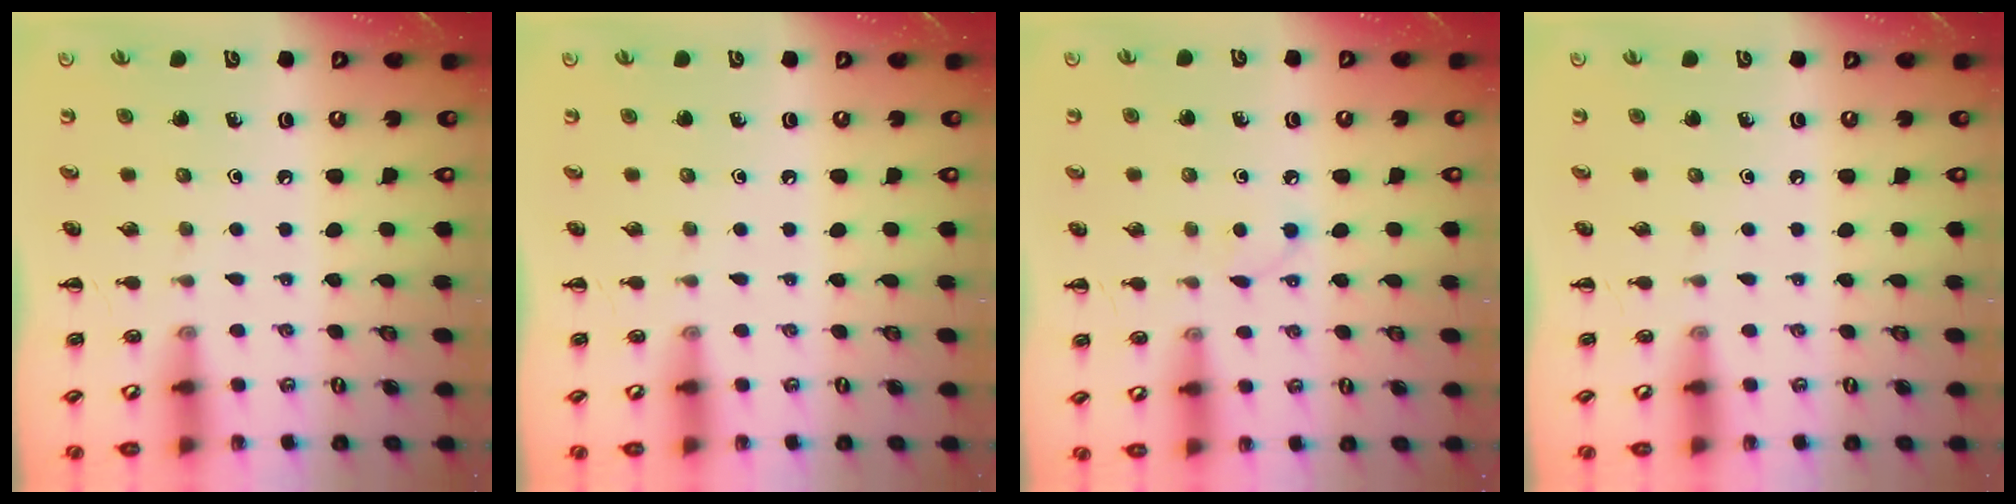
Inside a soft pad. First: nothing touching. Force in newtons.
{"total": 0.0}
{"total": 2.7, "press": 2.5, "slide": 0.9}
{"total": 0.0}